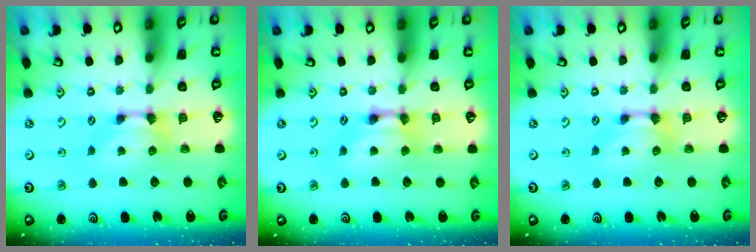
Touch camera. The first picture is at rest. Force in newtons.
{"total": 2.0, "press": 2.0, "slide": 0.1}
{"total": 0.0}